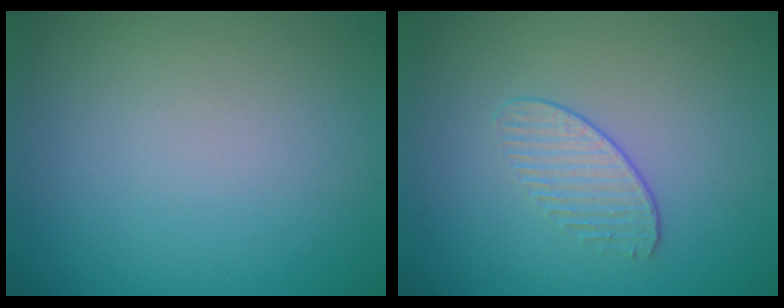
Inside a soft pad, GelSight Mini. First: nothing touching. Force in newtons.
{"total": 1.6, "press": 1.1, "slide": 1.2}